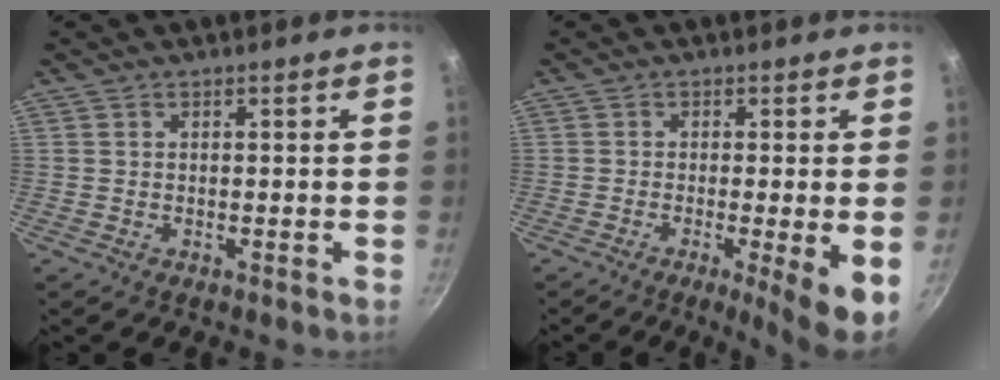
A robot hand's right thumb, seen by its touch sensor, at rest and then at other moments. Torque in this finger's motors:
{"motor_torque": [-0.23, 0.52, 0.04, -0.08, 0.06]}